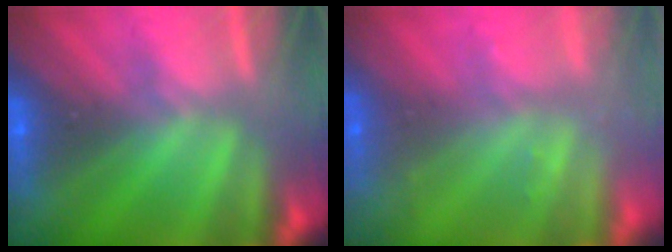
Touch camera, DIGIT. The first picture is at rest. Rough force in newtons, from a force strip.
{"total": 2.3}